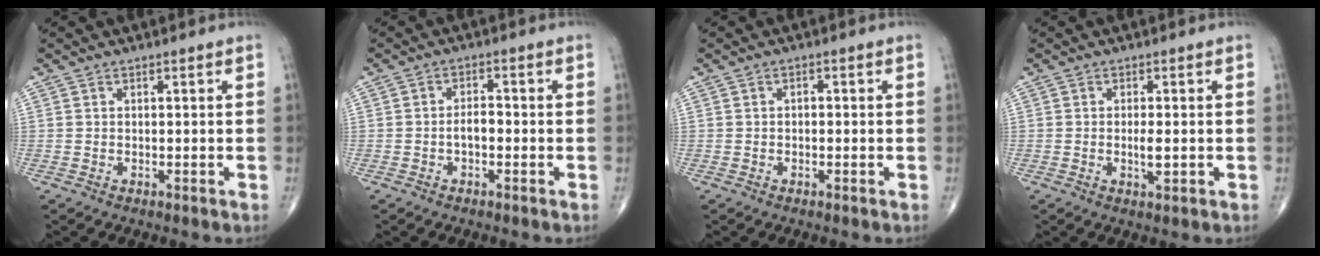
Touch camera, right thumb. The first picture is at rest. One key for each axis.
{"total": 2.7, "fx": -0.8, "fy": 1.3, "fz": 2.1, "tx": -0.031, "ty": 0.013, "tz": -0.017}
{"total": 0.8, "fx": -0.2, "fy": 0.5, "fz": 0.5, "tx": -0.003, "ty": 0.003, "tz": -0.006}
{"total": 2.6, "fx": -0.3, "fy": 0.7, "fz": 2.5, "tx": -0.048, "ty": -0.004, "tz": -0.006}